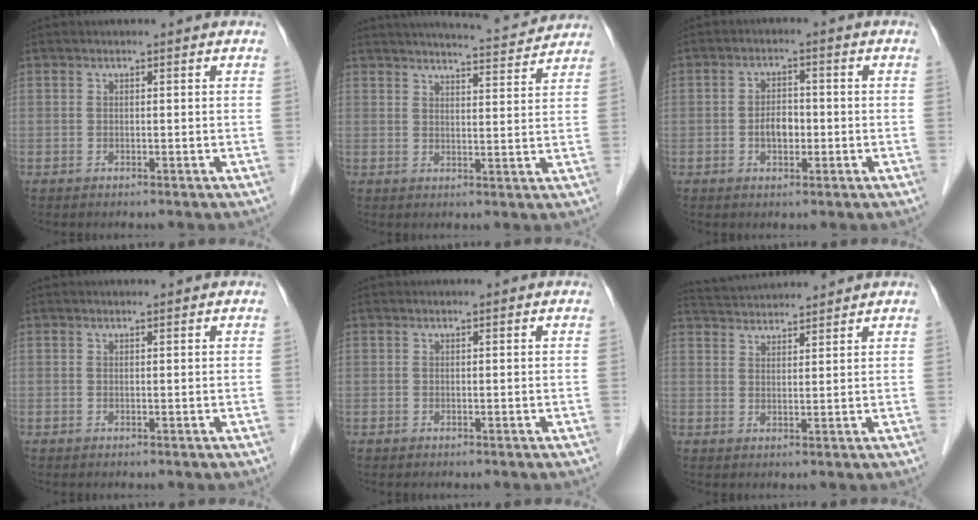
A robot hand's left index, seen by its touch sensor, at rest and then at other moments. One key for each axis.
{"total": 10.4, "fx": 9.9, "fy": 0.7, "fz": 2.9, "tx": -0.045, "ty": 0.000, "tz": 0.121}
{"total": 3.8, "fx": -1.5, "fy": 2.4, "fz": 2.6, "tx": -0.048, "ty": 0.004, "tz": -0.024}
{"total": 0.7, "fx": 0.6, "fy": 0.0, "fz": 0.4, "tx": -0.006, "ty": 0.004, "tz": 0.008}
{"total": 0.0}
{"total": 7.1, "fx": 6.9, "fy": 0.0, "fz": 1.4, "tx": -0.034, "ty": 0.028, "tz": 0.112}